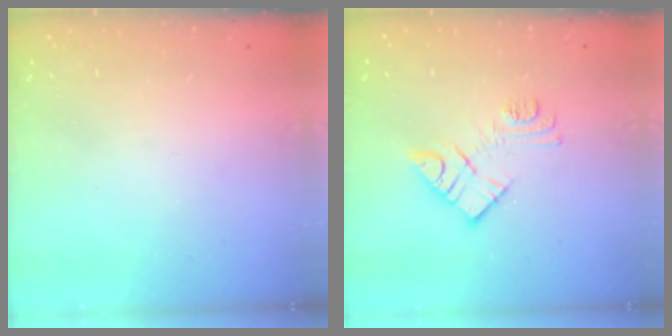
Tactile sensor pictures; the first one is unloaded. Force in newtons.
{"total": 11.0, "press": 11.0, "slide": 0.6}